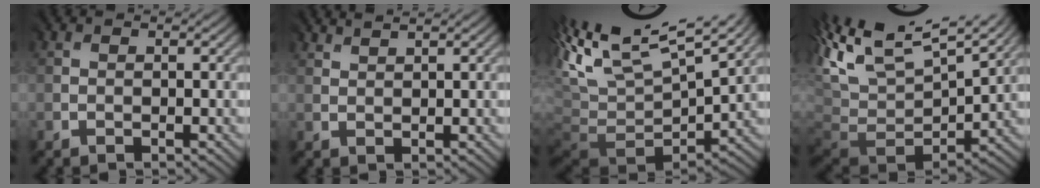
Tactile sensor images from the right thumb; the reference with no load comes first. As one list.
[{"total": 1.6, "force": [1.5, -0.3, -0.3], "torque": [0.002, 0.000, 0.034]}, {"total": 12.0, "force": [4.8, 6.1, 9.2], "torque": [-0.194, 0.010, 0.118]}, {"total": 10.8, "force": [4.4, 6.1, 7.7], "torque": [-0.190, -0.003, 0.094]}]